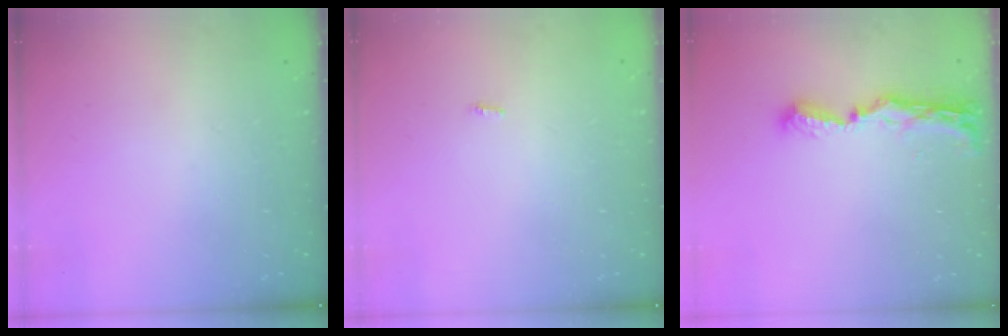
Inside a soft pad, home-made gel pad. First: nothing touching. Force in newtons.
{"total": 2.8, "press": 1.8, "slide": 2.2}
{"total": 8.7, "press": 8.7, "slide": 0.3}